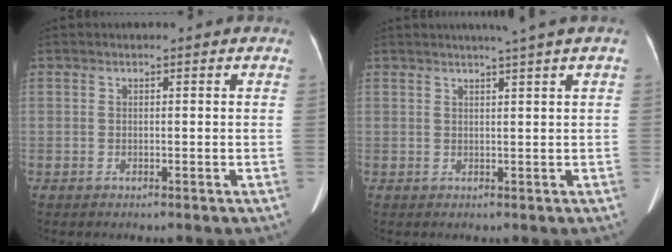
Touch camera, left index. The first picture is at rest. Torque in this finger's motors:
{"motor_torque": [0.34, -0.81, 0.01, 0.03]}